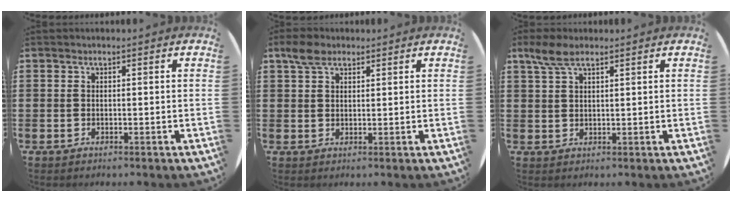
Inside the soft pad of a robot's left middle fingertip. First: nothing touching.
{"total": 3.0, "force": [2.2, 1.6, 1.3], "torque": [-0.021, 0.004, 0.040]}
{"total": 3.9, "force": [2.7, 1.3, 2.4], "torque": [-0.045, 0.002, 0.048]}